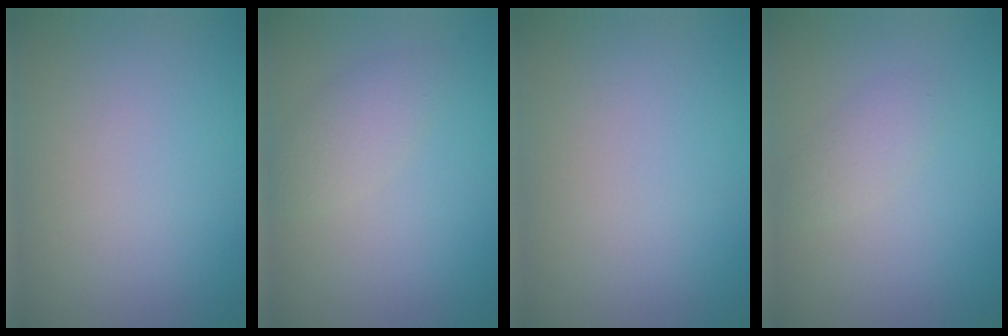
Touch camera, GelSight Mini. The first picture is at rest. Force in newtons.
{"total": 2.1, "press": 2.1, "slide": 0.1}
{"total": 0.0}
{"total": 1.6, "press": 1.6, "slide": 0.1}